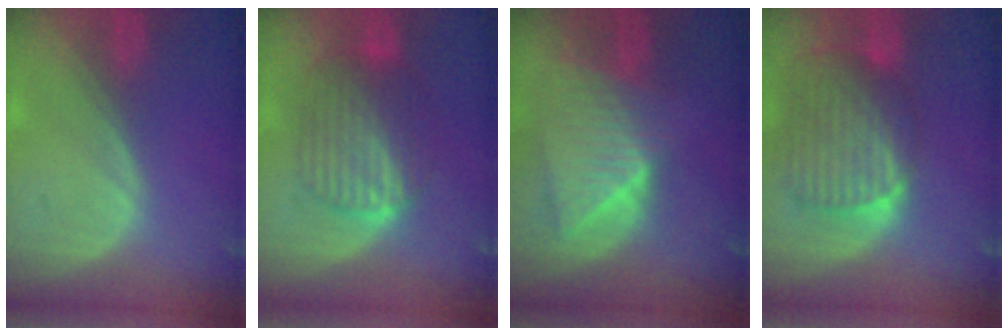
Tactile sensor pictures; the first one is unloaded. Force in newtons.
{"total": 7.7, "press": 7.7, "slide": 0.2}
{"total": 9.0, "press": 7.9, "slide": 4.3}
{"total": 10.6, "press": 9.1, "slide": 5.6}